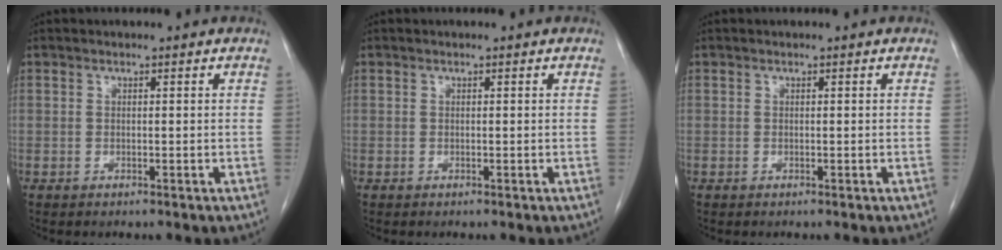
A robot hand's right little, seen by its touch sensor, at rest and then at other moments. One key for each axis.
{"total": 0.0}
{"total": 0.0}